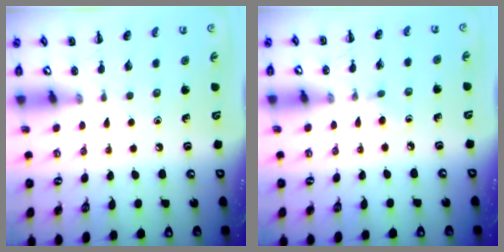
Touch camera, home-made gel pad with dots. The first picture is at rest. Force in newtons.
{"total": 2.3, "press": 2.1, "slide": 1.0}